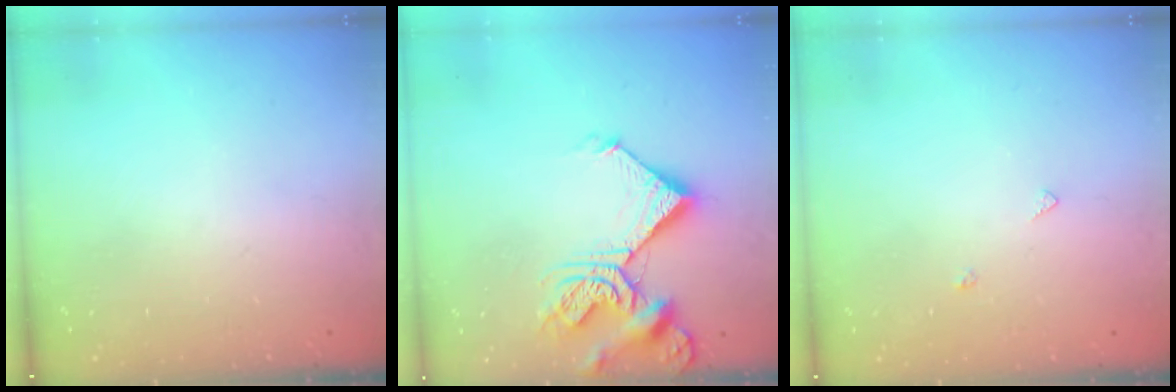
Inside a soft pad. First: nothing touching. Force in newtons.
{"total": 12.5, "press": 12.5, "slide": 1.3}
{"total": 4.4, "press": 4.4, "slide": 0.4}